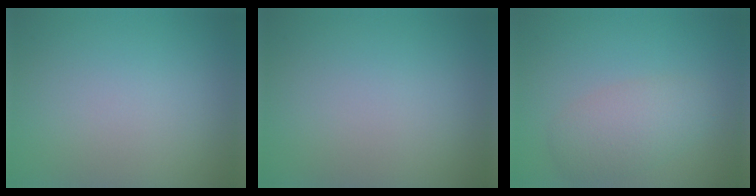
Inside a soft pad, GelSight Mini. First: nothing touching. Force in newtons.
{"total": 0.0}
{"total": 3.5, "press": 3.5, "slide": 0.1}